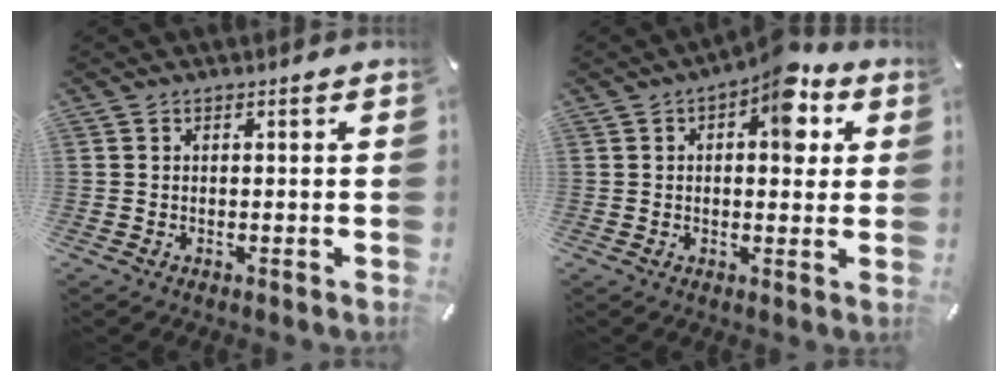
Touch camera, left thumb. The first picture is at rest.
{"total": 10.0, "force": [4.0, 5.2, 7.6], "torque": [-0.080, -0.024, 0.061]}